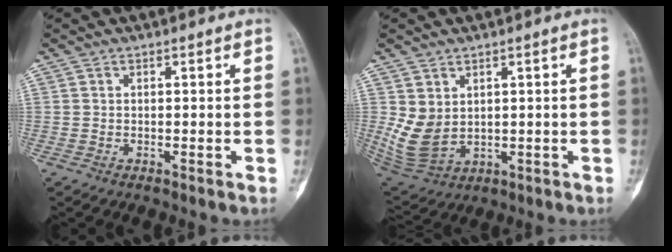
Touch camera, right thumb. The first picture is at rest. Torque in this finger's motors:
{"motor_torque": [0.24, 1.34, 0.38, 0.34, 0.03]}